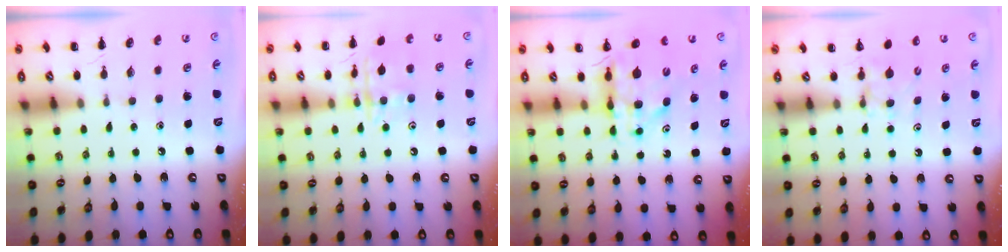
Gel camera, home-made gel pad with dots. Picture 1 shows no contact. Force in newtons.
{"total": 12.2, "press": 12.2, "slide": 0.6}
{"total": 8.8, "press": 8.3, "slide": 3.0}
{"total": 4.2, "press": 4.0, "slide": 1.5}